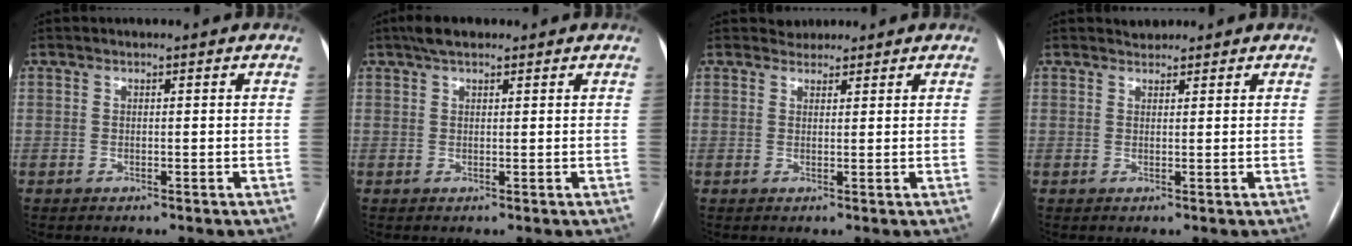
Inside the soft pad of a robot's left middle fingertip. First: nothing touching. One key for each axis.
{"total": 3.4, "fx": 2.5, "fy": 1.2, "fz": 2.0, "tx": -0.041, "ty": 0.020, "tz": 0.044}
{"total": 1.6, "fx": 1.5, "fy": 0.7, "fz": -0.4, "tx": 0.004, "ty": 0.006, "tz": 0.021}
{"total": 1.2, "fx": 1.1, "fy": 0.4, "fz": -0.2, "tx": -0.003, "ty": 0.005, "tz": 0.019}